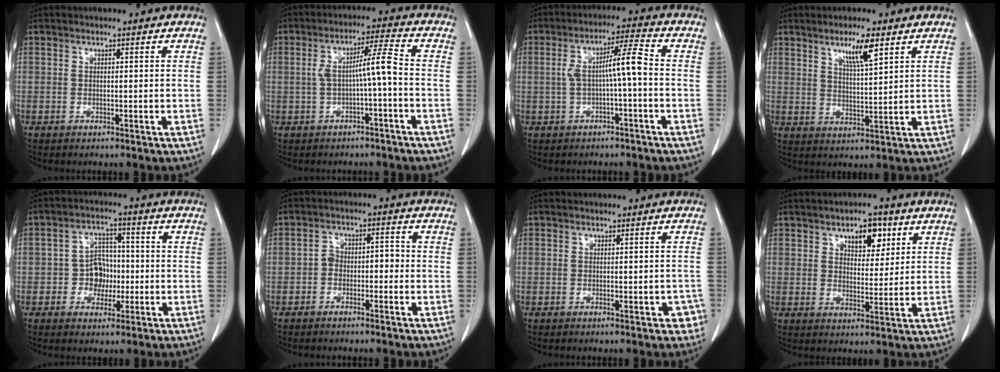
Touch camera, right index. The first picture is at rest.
{"total": 5.7, "force": [-0.8, 0.1, 5.7], "torque": [-0.100, 0.027, -0.005]}
{"total": 6.3, "force": [-0.4, 0.2, 6.3], "torque": [-0.112, 0.026, 0.000]}
{"total": 5.9, "force": [3.6, 0.5, 4.7], "torque": [-0.083, -0.005, 0.064]}
{"total": 5.5, "force": [-1.1, 4.5, 2.9], "torque": [-0.047, 0.018, -0.017]}
{"total": 3.5, "force": [-1.2, 2.2, 2.4], "torque": [-0.033, 0.029, -0.018]}
{"total": 3.3, "force": [-1.4, 1.3, 2.7], "torque": [-0.017, 0.008, -0.009]}
{"total": 6.2, "force": [3.3, 3.0, 4.3], "torque": [-0.060, 0.005, 0.050]}